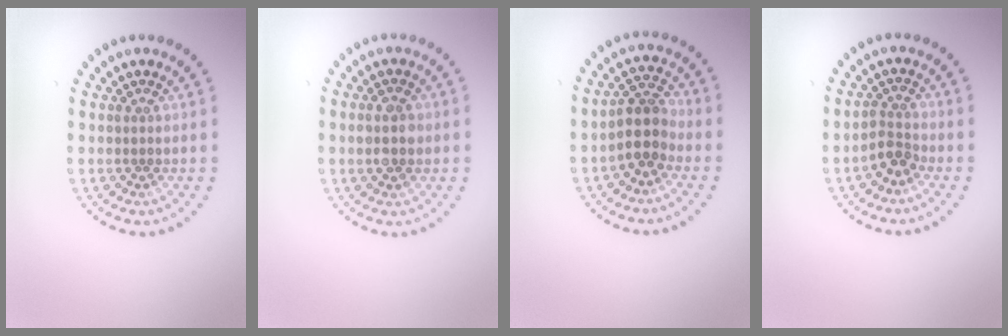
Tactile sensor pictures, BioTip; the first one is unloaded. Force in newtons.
{"total": 2.8, "press": 2.8, "slide": 0.2}
{"total": 3.2, "press": 2.7, "slide": 1.8}
{"total": 2.3, "press": 1.8, "slide": 1.4}